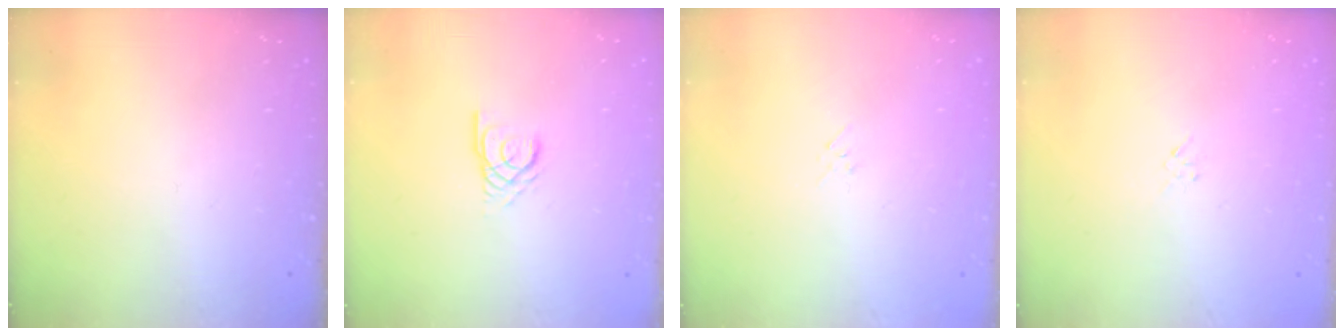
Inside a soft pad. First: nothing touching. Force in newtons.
{"total": 2.8, "press": 2.8, "slide": 0.1}
{"total": 2.9, "press": 2.9, "slide": 0.6}
{"total": 1.3, "press": 1.3, "slide": 0.4}